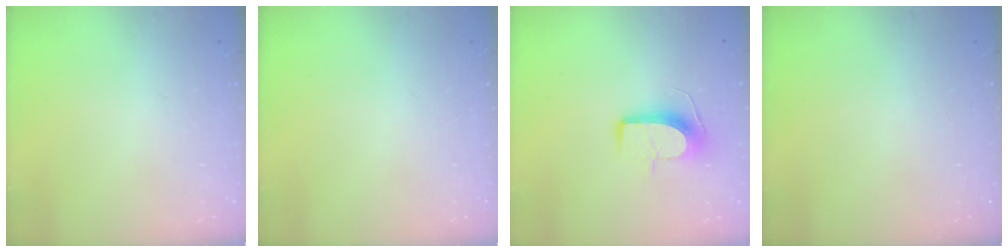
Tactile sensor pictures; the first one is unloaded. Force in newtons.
{"total": 0.0}
{"total": 10.2, "press": 10.2, "slide": 0.0}
{"total": 0.0}